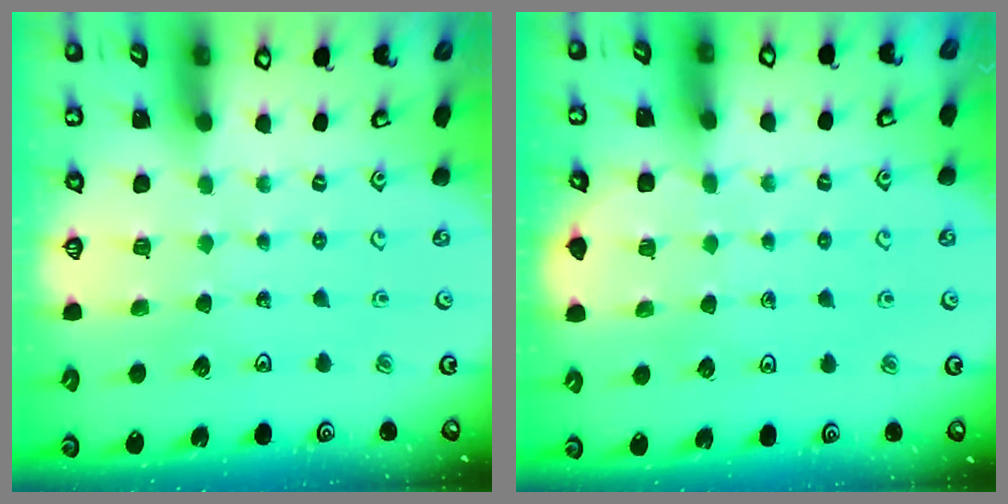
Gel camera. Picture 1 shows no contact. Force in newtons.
{"total": 4.6, "press": 4.6, "slide": 0.6}